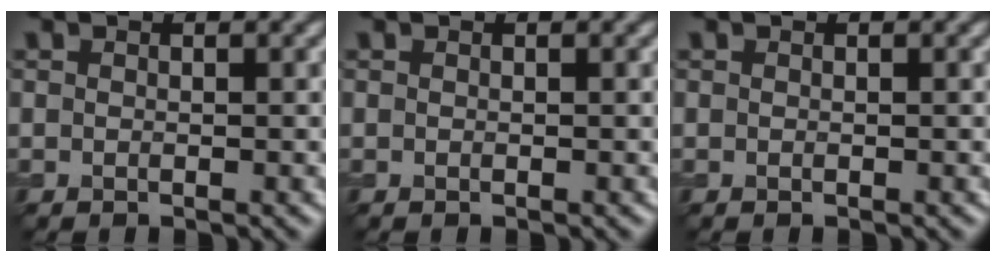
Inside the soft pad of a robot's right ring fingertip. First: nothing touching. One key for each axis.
{"total": 0.0}
{"total": 0.0}